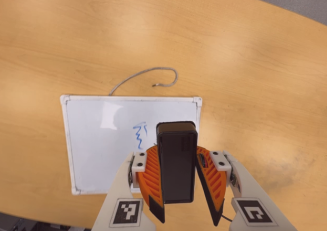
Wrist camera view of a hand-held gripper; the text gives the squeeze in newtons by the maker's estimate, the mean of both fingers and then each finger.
{"total": 6.2, "left": 6.5, "right": 5.9}